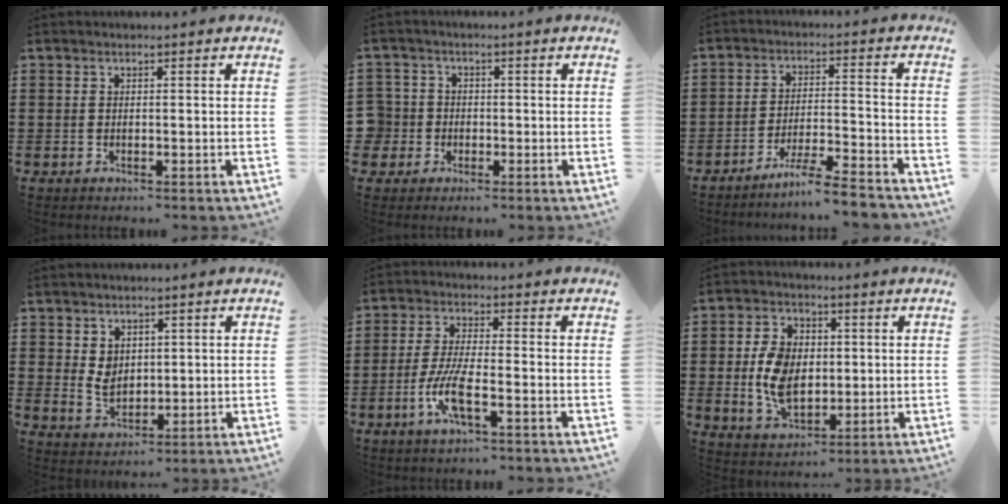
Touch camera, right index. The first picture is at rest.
{"total": 3.4, "force": [-0.7, 3.3, 0.3], "torque": [-0.037, 0.004, -0.022]}
{"total": 6.1, "force": [-5.5, -0.5, 2.7], "torque": [-0.051, -0.011, -0.105]}
{"total": 3.5, "force": [1.3, 2.8, 1.7], "torque": [-0.035, 0.006, 0.022]}
{"total": 6.5, "force": [-2.7, 1.5, 5.7], "torque": [-0.128, -0.012, -0.055]}
{"total": 8.2, "force": [-0.1, 5.7, 5.9], "torque": [-0.146, 0.009, -0.007]}